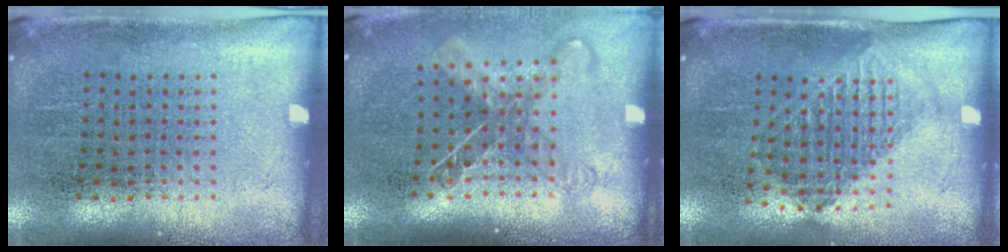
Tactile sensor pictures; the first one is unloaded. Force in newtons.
{"total": 1.6, "press": 1.3, "slide": 1.0}
{"total": 1.3, "press": 1.1, "slide": 0.6}